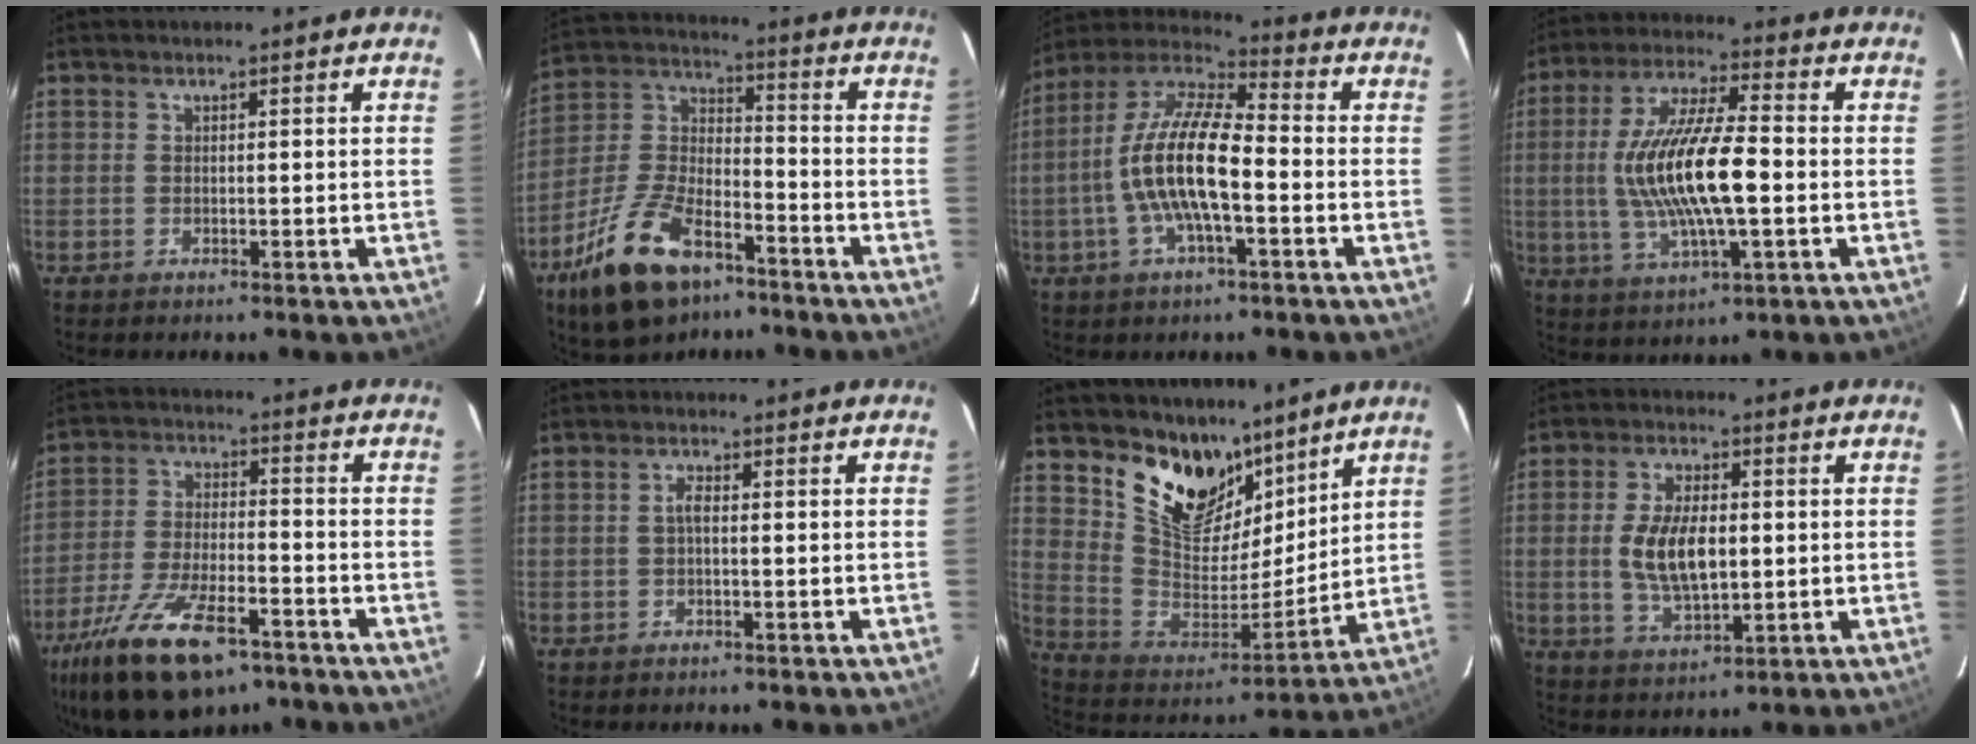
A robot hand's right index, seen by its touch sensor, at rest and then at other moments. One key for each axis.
{"total": 18.2, "fx": -11.0, "fy": 8.8, "fz": 11.5, "tx": -0.243, "ty": 0.002, "tz": -0.199}
{"total": 14.9, "fx": -3.0, "fy": 4.5, "fz": 13.9, "tx": -0.270, "ty": 0.005, "tz": -0.062}
{"total": 16.5, "fx": -1.2, "fy": 4.5, "fz": 15.8, "tx": -0.310, "ty": 0.003, "tz": -0.021}
{"total": 19.3, "fx": -12.6, "fy": 7.8, "fz": 12.3, "tx": -0.252, "ty": -0.030, "tz": -0.214}
{"total": 1.4, "fx": -0.2, "fy": 0.5, "fz": 1.3, "tx": -0.026, "ty": 0.007, "tz": -0.005}
{"total": 16.9, "fx": 11.8, "fy": 9.0, "fz": 8.0, "tx": -0.168, "ty": -0.015, "tz": 0.224}
{"total": 10.1, "fx": 0.0, "fy": 4.9, "fz": 8.8, "tx": -0.173, "ty": 0.000, "tz": 0.006}